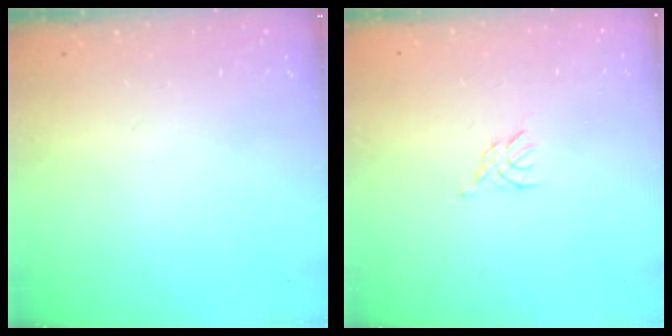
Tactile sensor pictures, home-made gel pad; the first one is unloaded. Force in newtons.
{"total": 0.8, "press": 0.7, "slide": 0.3}